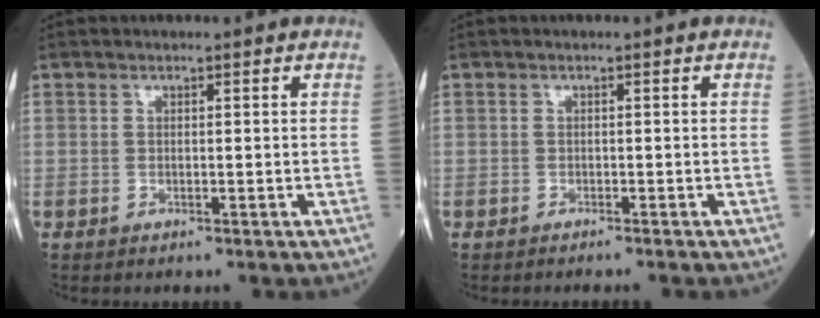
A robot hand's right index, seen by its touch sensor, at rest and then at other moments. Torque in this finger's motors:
{"motor_torque": [-0.19, -0.05, 0.04, 0.01]}